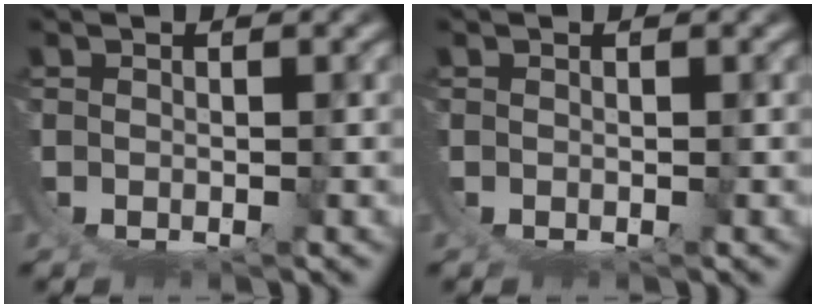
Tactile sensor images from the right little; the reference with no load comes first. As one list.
[{"total": 0.0}]